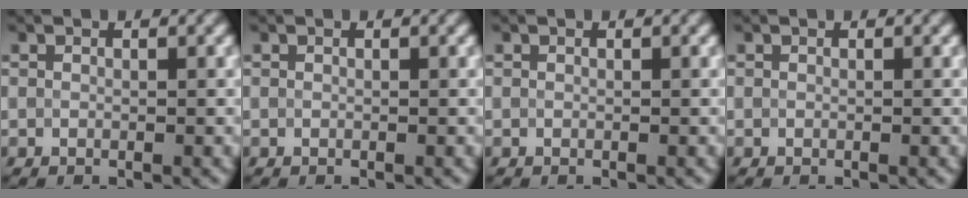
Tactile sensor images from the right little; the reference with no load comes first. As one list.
[{"total": 0.0}, {"total": 0.0}, {"total": 0.0}]